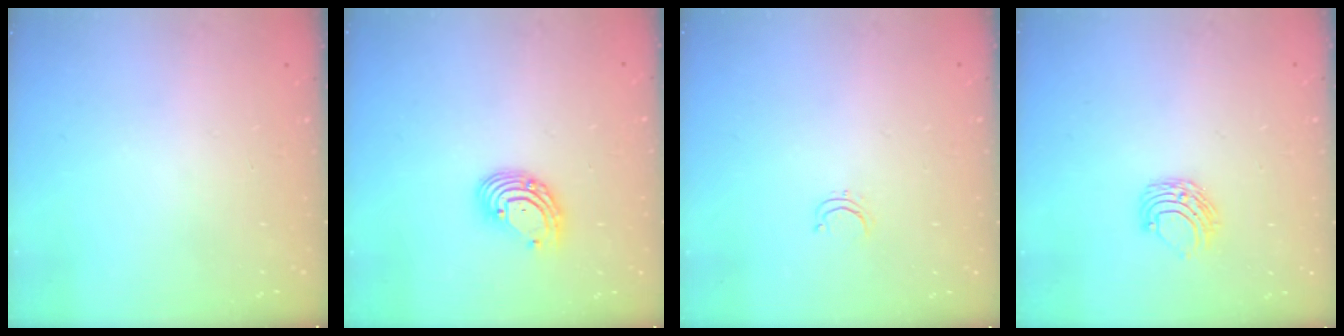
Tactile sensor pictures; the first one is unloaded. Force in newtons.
{"total": 7.3, "press": 7.3, "slide": 0.8}
{"total": 2.8, "press": 2.8, "slide": 0.2}
{"total": 6.3, "press": 6.2, "slide": 0.6}